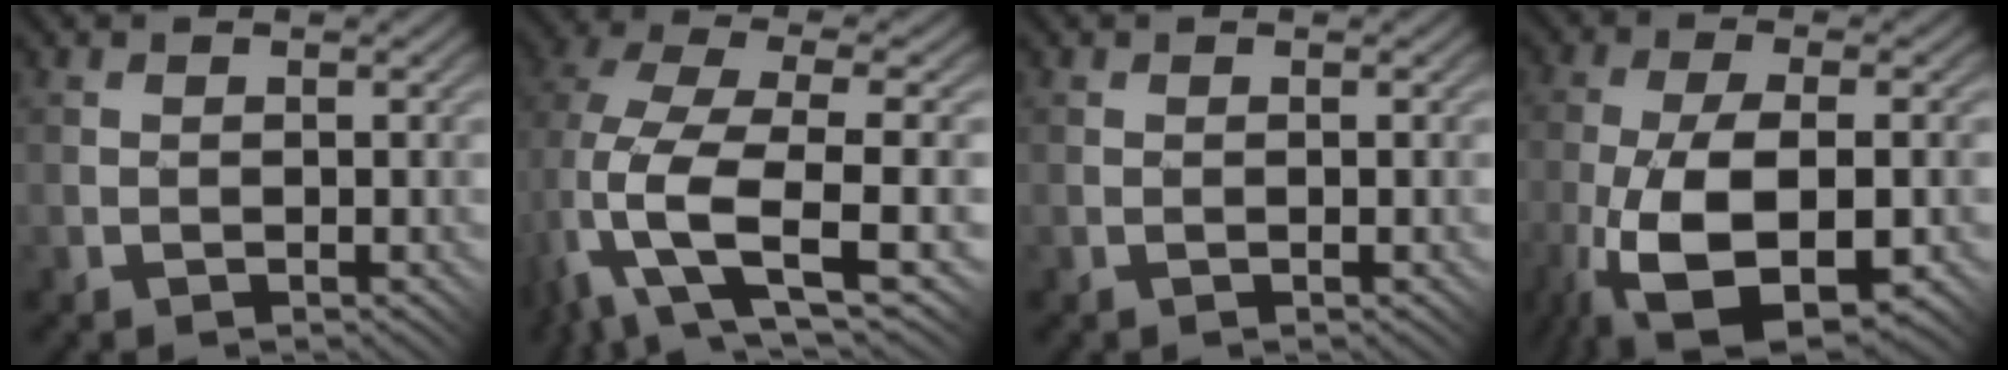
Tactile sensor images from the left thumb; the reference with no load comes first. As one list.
[{"total": 9.3, "force": [-2.2, 3.4, 8.4], "torque": [-0.189, 0.006, -0.049]}, {"total": 0.0}, {"total": 13.7, "force": [-6.0, 6.1, 10.7], "torque": [-0.229, -0.026, -0.095]}]